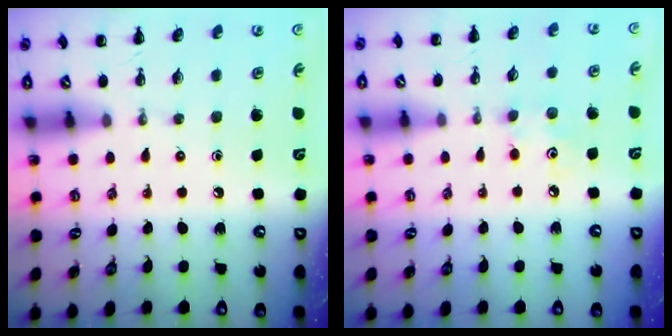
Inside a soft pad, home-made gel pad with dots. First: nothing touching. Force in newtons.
{"total": 4.5, "press": 4.3, "slide": 1.1}